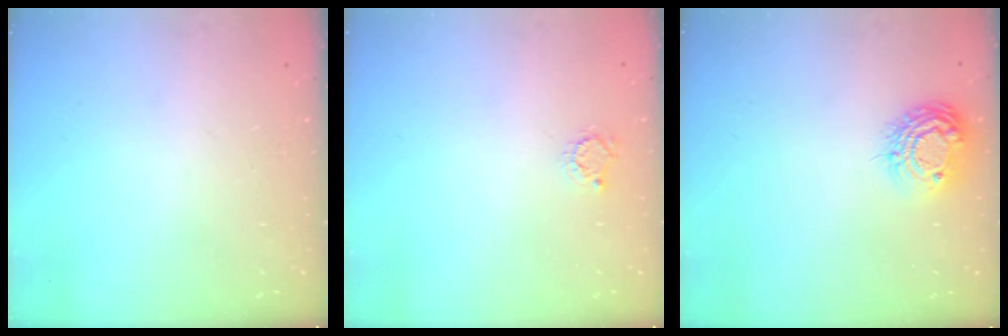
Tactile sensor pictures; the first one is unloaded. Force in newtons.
{"total": 2.7, "press": 2.7, "slide": 0.4}
{"total": 10.9, "press": 10.9, "slide": 0.9}